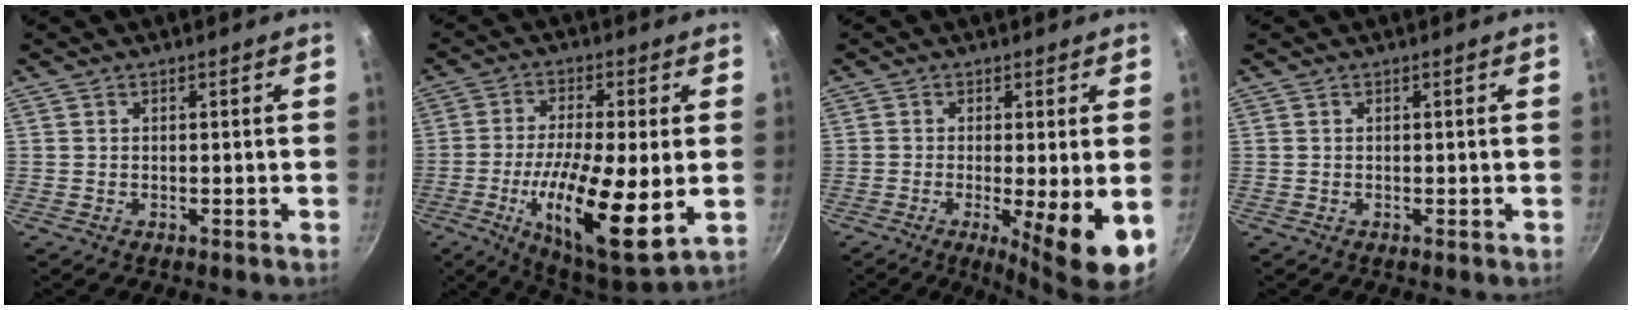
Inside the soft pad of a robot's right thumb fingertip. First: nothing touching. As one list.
[{"total": 18.5, "force": [-3.1, 5.0, 17.5], "torque": [-0.300, -0.009, -0.056]}, {"total": 9.2, "force": [-1.9, 1.1, 9.0], "torque": [-0.137, -0.012, -0.024]}, {"total": 0.0}]